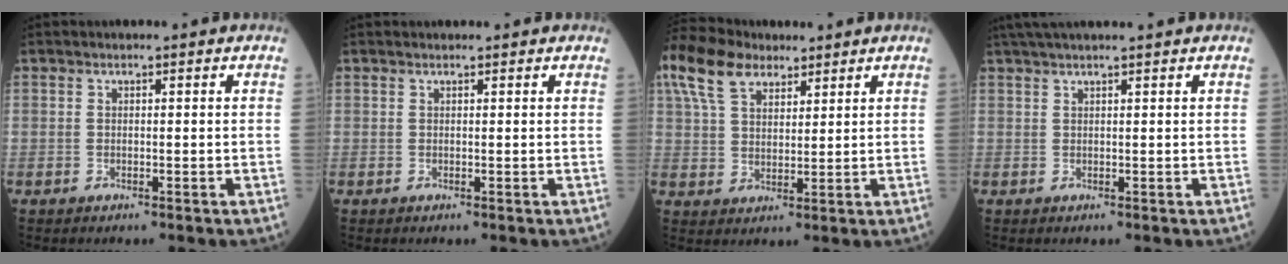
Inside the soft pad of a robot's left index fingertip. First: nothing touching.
{"total": 0.7, "force": [0.6, 0.4, 0.1], "torque": [-0.011, 0.005, 0.005]}
{"total": 13.0, "force": [8.9, 6.6, 6.7], "torque": [-0.163, 0.049, 0.171]}
{"total": 6.5, "force": [5.6, -0.2, 3.3], "torque": [-0.050, 0.034, 0.090]}